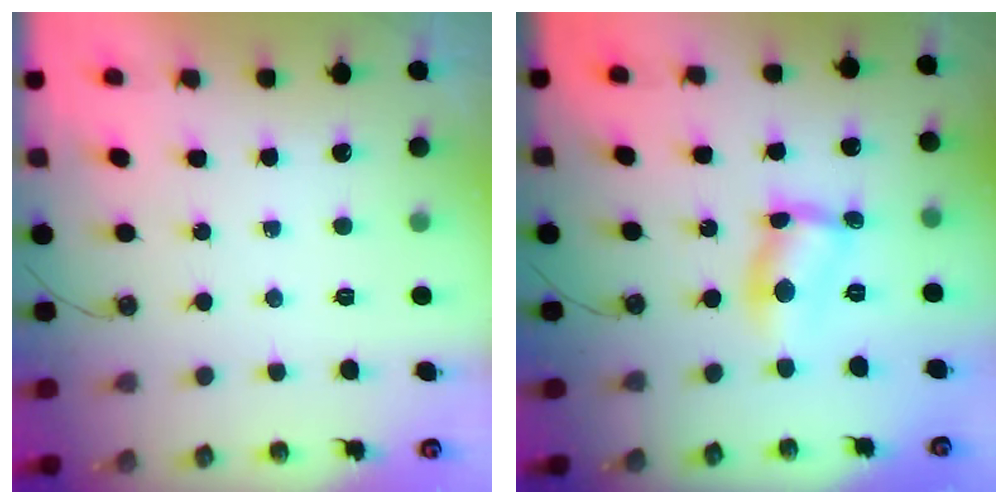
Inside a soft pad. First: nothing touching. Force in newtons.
{"total": 6.7, "press": 6.7, "slide": 0.3}